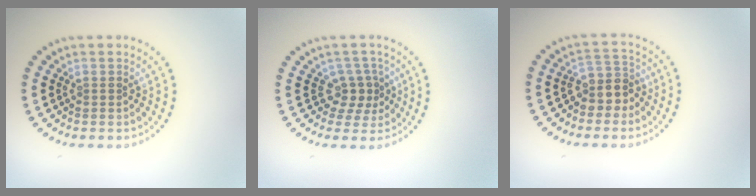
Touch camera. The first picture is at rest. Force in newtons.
{"total": 2.5, "press": 1.8, "slide": 1.7}
{"total": 2.8, "press": 2.3, "slide": 1.6}